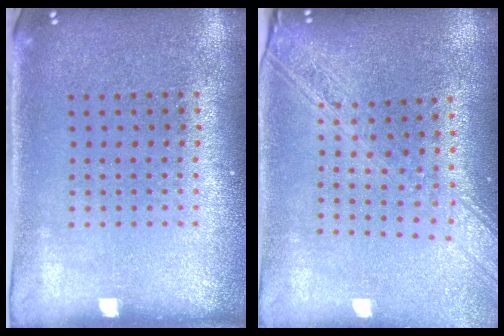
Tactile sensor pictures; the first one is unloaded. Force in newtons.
{"total": 2.1, "press": 1.8, "slide": 1.1}